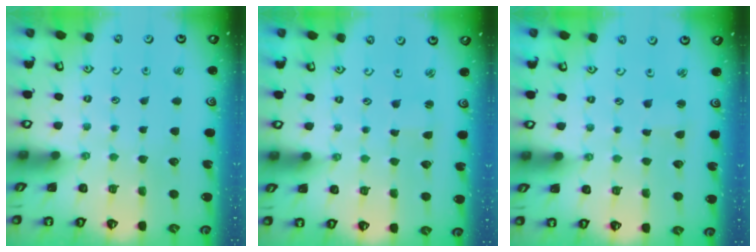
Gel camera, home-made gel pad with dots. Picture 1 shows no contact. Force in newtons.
{"total": 1.3, "press": 1.3, "slide": 0.2}
{"total": 1.5, "press": 1.5, "slide": 0.1}